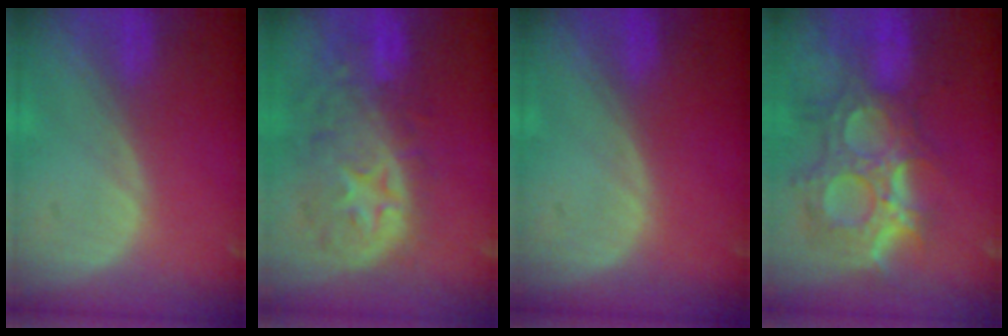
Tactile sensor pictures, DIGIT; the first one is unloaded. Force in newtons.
{"total": 11.0, "press": 9.7, "slide": 5.2}
{"total": 0.0}
{"total": 12.0, "press": 10.6, "slide": 5.6}